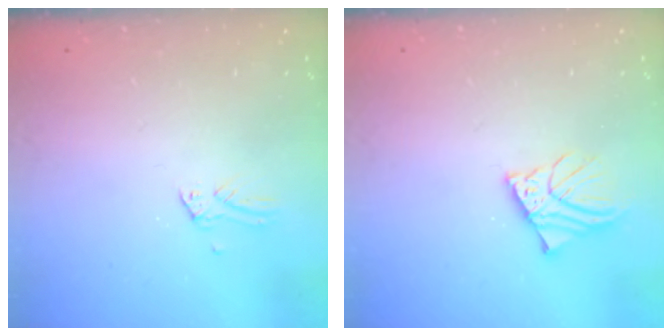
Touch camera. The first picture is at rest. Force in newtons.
{"total": 5.4, "press": 5.4, "slide": 0.6}